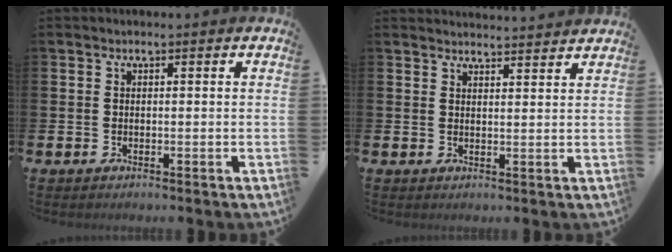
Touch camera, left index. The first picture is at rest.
{"total": 2.9, "force": [2.9, -0.1, -0.1], "torque": [0.010, -0.022, 0.049]}